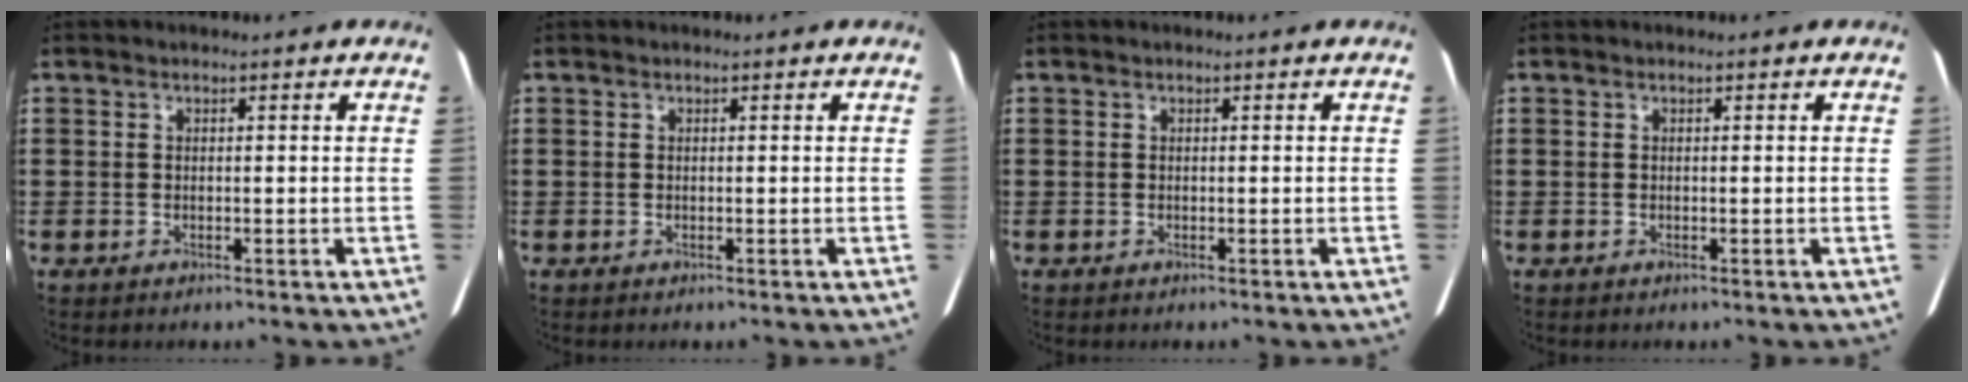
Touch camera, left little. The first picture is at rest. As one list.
[{"total": 0.0}, {"total": 0.0}, {"total": 0.0}]